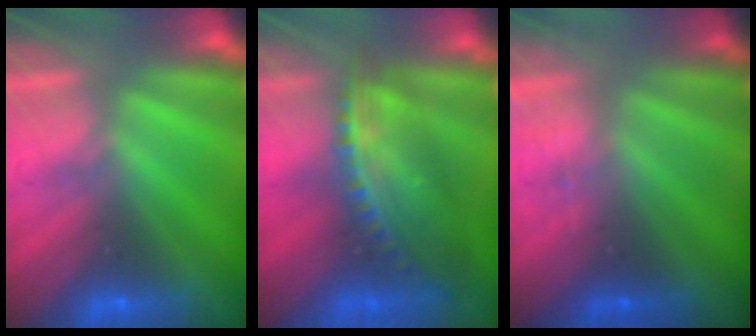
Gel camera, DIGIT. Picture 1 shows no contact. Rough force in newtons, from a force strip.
{"total": 7.4}
{"total": 1.6}